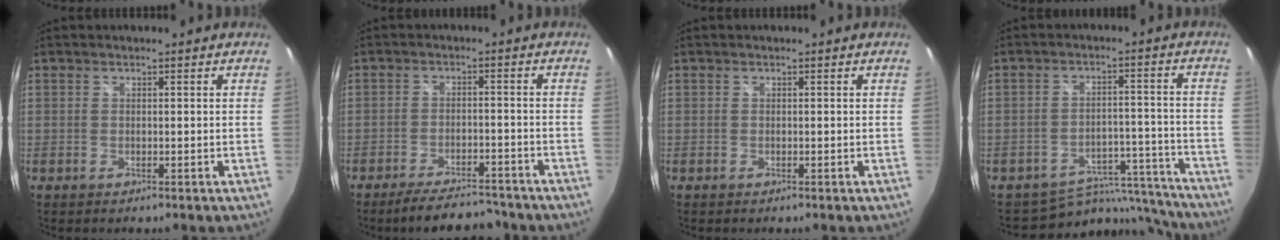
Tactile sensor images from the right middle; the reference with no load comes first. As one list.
[{"total": 9.5, "force": [-8.4, 2.3, 3.7], "torque": [-0.085, 0.003, -0.123]}, {"total": 0.0}, {"total": 12.0, "force": [-11.4, 3.8, 0.6], "torque": [-0.007, 0.035, -0.153]}]